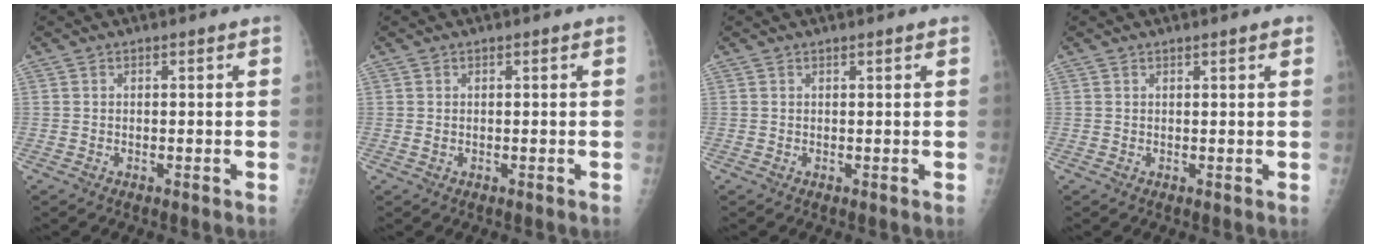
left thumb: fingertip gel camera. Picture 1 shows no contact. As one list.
[{"total": 0.5, "force": [0.2, 0.4, 0.3], "torque": [-0.007, -0.001, 0.003]}, {"total": 0.6, "force": [0.5, 0.1, 0.3], "torque": [-0.005, -0.001, 0.008]}, {"total": 1.3, "force": [0.9, 0.2, 0.9], "torque": [-0.012, -0.004, 0.012]}]